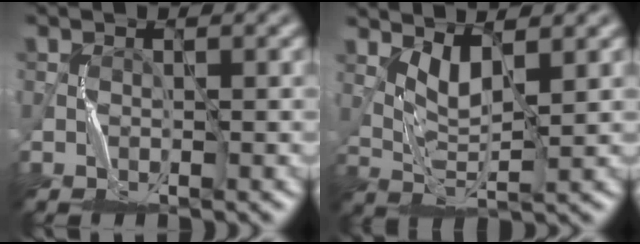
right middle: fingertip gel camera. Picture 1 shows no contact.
{"total": 3.3, "force": [1.9, 0.2, 2.6], "torque": [-0.062, -0.008, 0.044]}